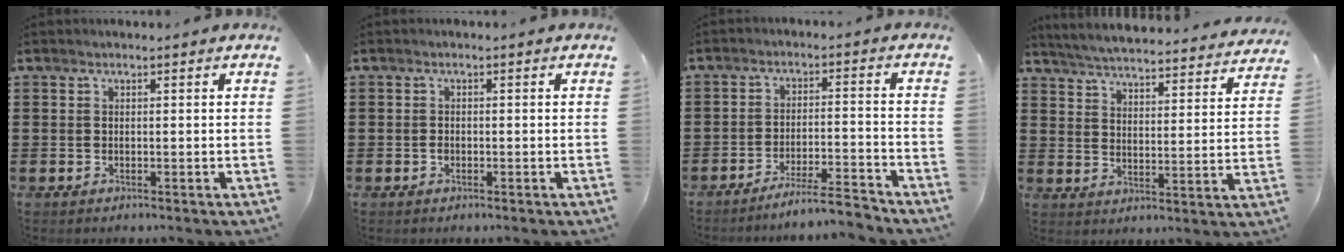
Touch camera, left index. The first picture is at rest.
{"total": 0.8, "force": [-0.5, 0.5, 0.4], "torque": [-0.011, -0.002, -0.009]}
{"total": 5.5, "force": [-5.2, -0.4, 2.0], "torque": [-0.036, -0.011, -0.099]}
{"total": 4.6, "force": [4.5, -0.6, 0.6], "torque": [-0.036, -0.039, 0.074]}